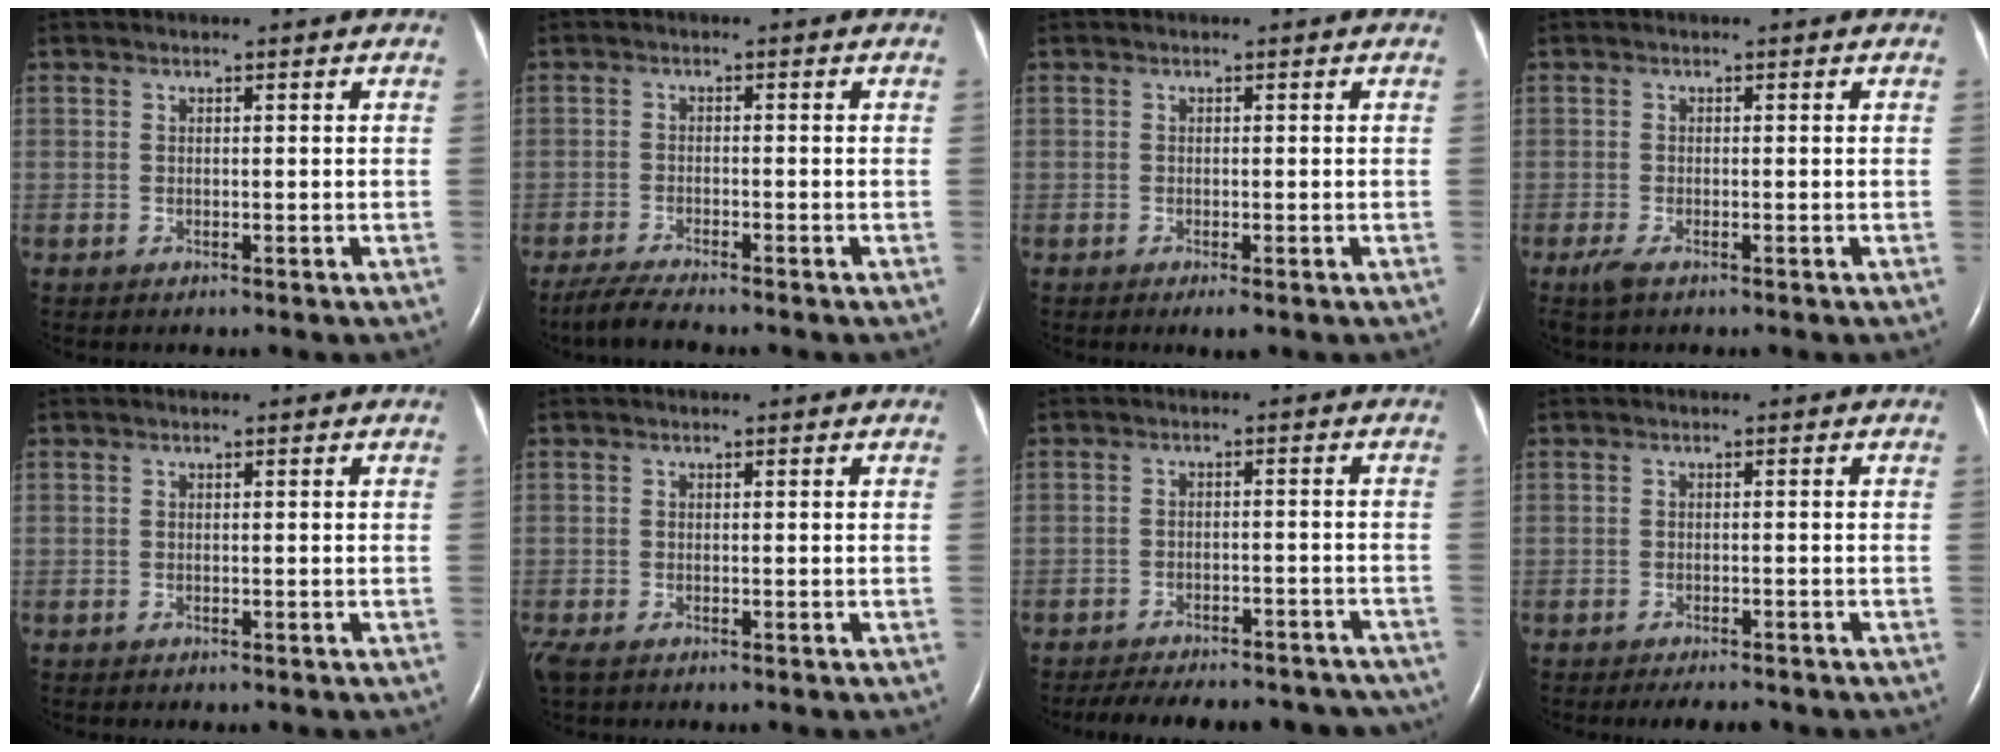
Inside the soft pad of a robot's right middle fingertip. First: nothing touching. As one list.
[{"total": 4.4, "force": [-3.8, 0.0, 2.2], "torque": [-0.050, -0.017, -0.070]}, {"total": 1.4, "force": [-0.8, 0.1, 1.1], "torque": [-0.017, -0.005, -0.011]}, {"total": 1.9, "force": [-1.2, 0.5, 1.4], "torque": [-0.041, -0.007, -0.024]}, {"total": 0.0}, {"total": 2.7, "force": [-1.7, 1.3, 1.7], "torque": [-0.045, -0.010, -0.028]}, {"total": 19.2, "force": [-17.0, 6.1, 6.5], "torque": [-0.121, -0.003, -0.207]}, {"total": 3.8, "force": [-3.4, 0.9, 1.6], "torque": [-0.018, -0.005, -0.044]}]